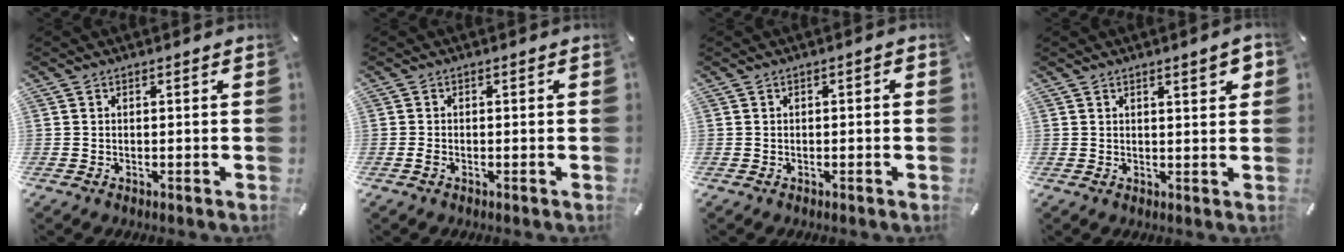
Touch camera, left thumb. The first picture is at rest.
{"total": 1.0, "force": [-0.5, 0.6, 0.6], "torque": [-0.010, 0.000, -0.011]}
{"total": 0.7, "force": [-0.4, 0.3, 0.5], "torque": [-0.010, 0.001, -0.008]}
{"total": 3.4, "force": [1.9, 0.8, 2.7], "torque": [-0.047, -0.005, 0.030]}